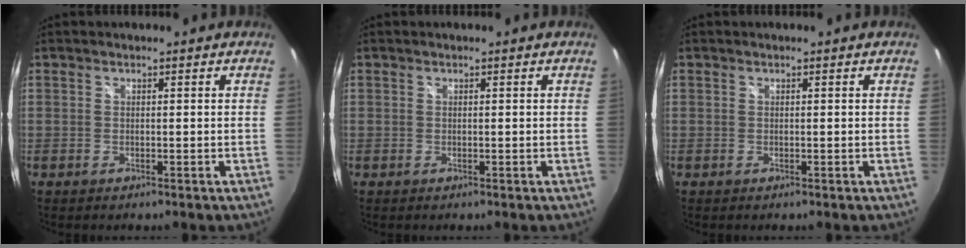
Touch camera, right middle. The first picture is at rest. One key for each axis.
{"total": 0.0}
{"total": 0.0}